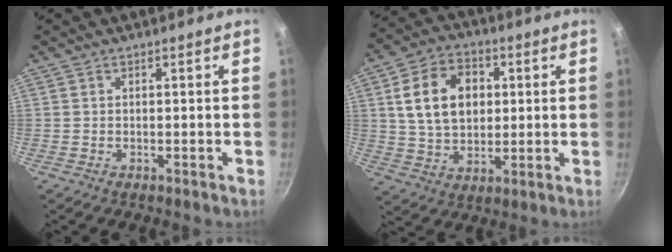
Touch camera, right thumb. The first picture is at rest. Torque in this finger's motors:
{"motor_torque": [-0.40, 0.93, 0.21, 0.14, 0.13]}